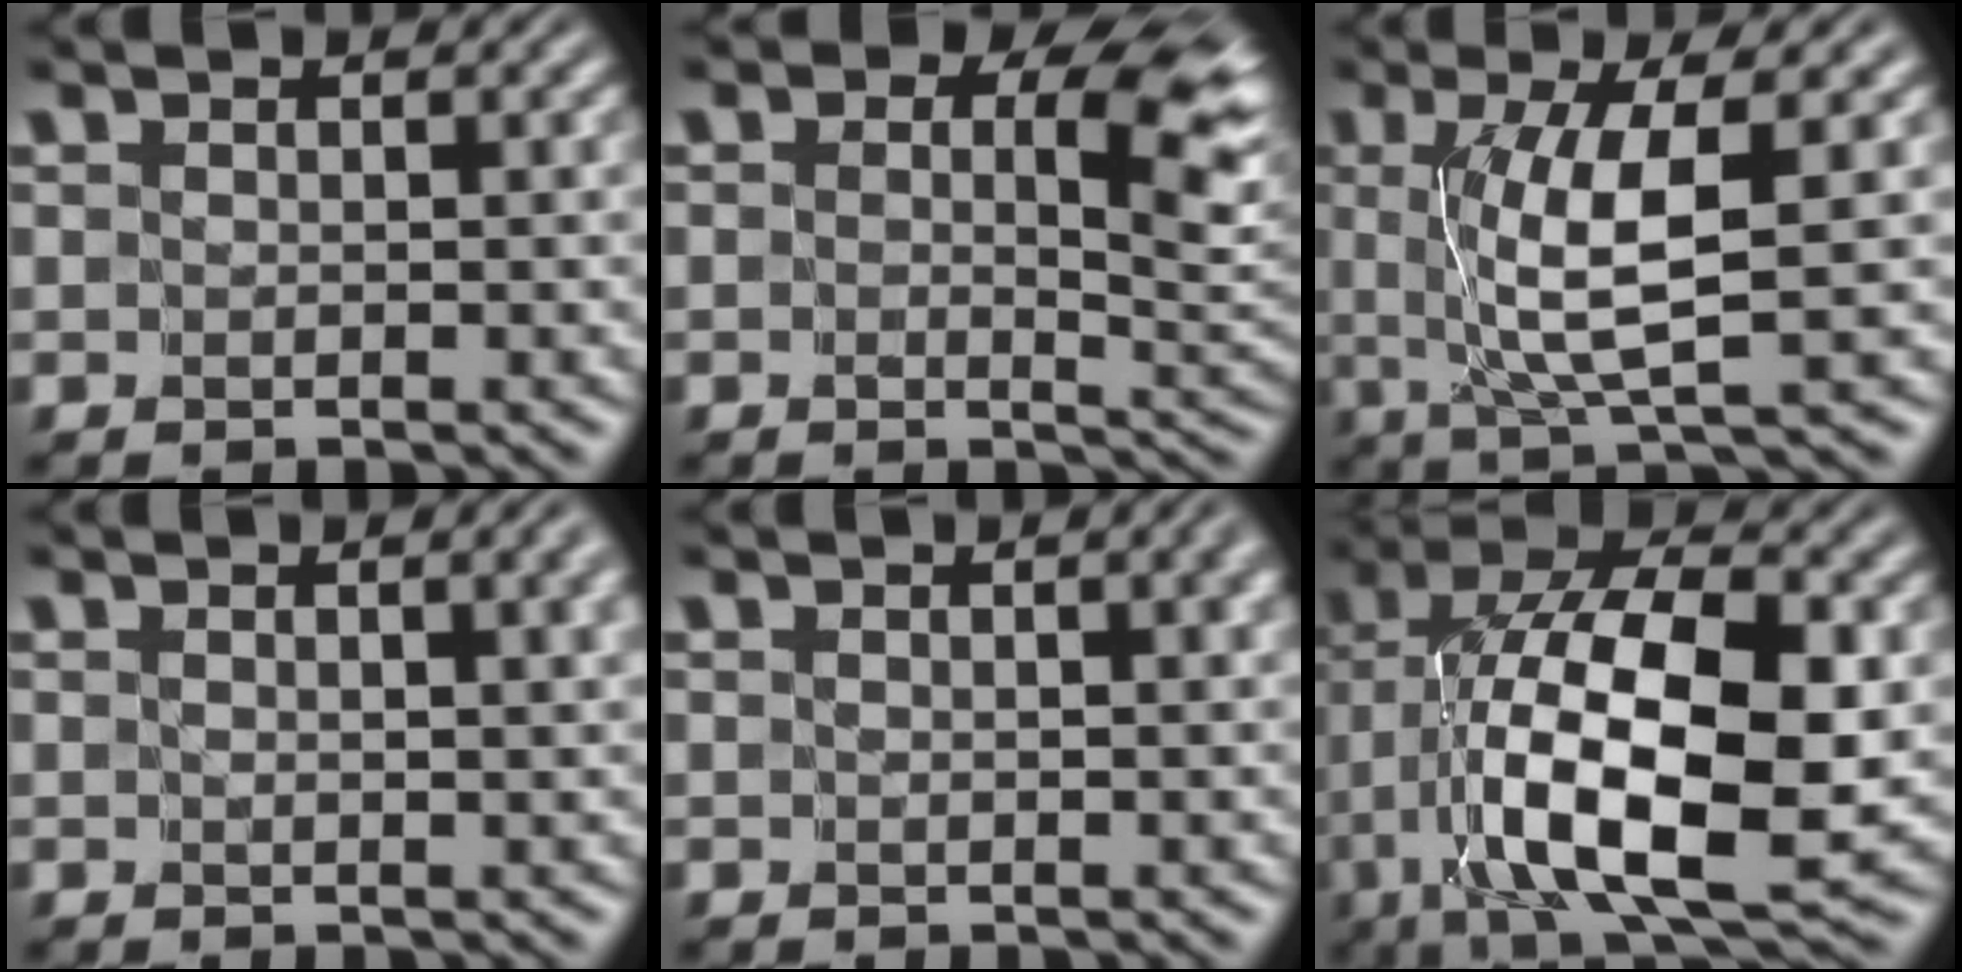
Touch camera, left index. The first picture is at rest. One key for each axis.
{"total": 9.0, "fx": 2.2, "fy": 5.1, "fz": 7.1, "tx": -0.081, "ty": -0.005, "tz": 0.031}
{"total": 5.8, "fx": 0.8, "fy": 0.9, "fz": 5.7, "tx": -0.102, "ty": 0.001, "tz": 0.016}
{"total": 3.1, "fx": 1.1, "fy": 0.9, "fz": 2.8, "tx": -0.019, "ty": 0.007, "tz": 0.009}
{"total": 1.6, "fx": 0.6, "fy": 0.2, "fz": 1.5, "tx": -0.015, "ty": 0.002, "tz": 0.008}
{"total": 14.0, "fx": -2.1, "fy": 5.7, "fz": 12.6, "tx": -0.222, "ty": 0.005, "tz": -0.039}